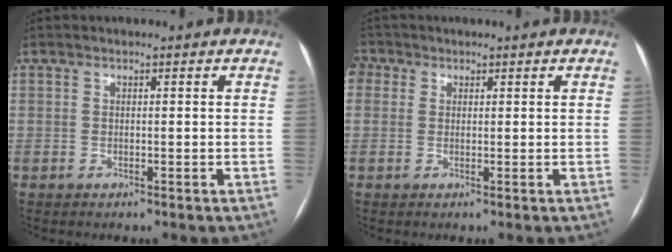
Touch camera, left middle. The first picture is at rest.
{"total": 3.8, "force": [1.5, 3.3, 1.3], "torque": [-0.031, 0.016, 0.029]}